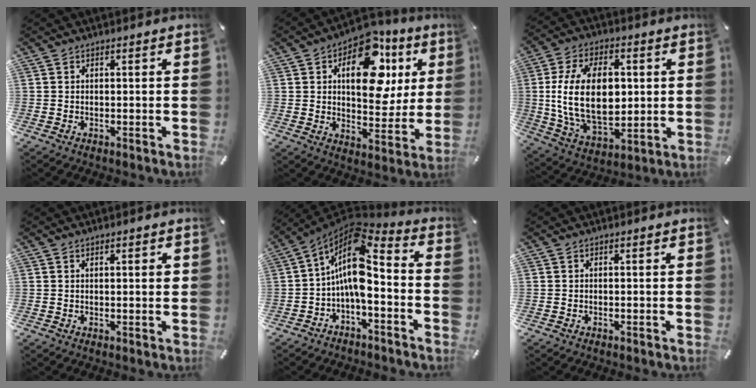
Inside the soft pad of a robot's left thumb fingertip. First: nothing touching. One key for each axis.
{"total": 18.7, "fx": 7.0, "fy": 11.2, "fz": 13.2, "tx": -0.167, "ty": -0.032, "tz": 0.114}
{"total": 19.6, "fx": 1.7, "fy": 12.3, "fz": 15.2, "tx": -0.315, "ty": -0.007, "tz": 0.027}
{"total": 1.4, "fx": 0.6, "fy": 0.2, "fz": 1.2, "tx": -0.025, "ty": 0.001, "tz": 0.009}
{"total": 12.7, "fx": -0.1, "fy": 6.3, "fz": 11.0, "tx": -0.211, "ty": -0.021, "tz": -0.004}
{"total": 0.0}